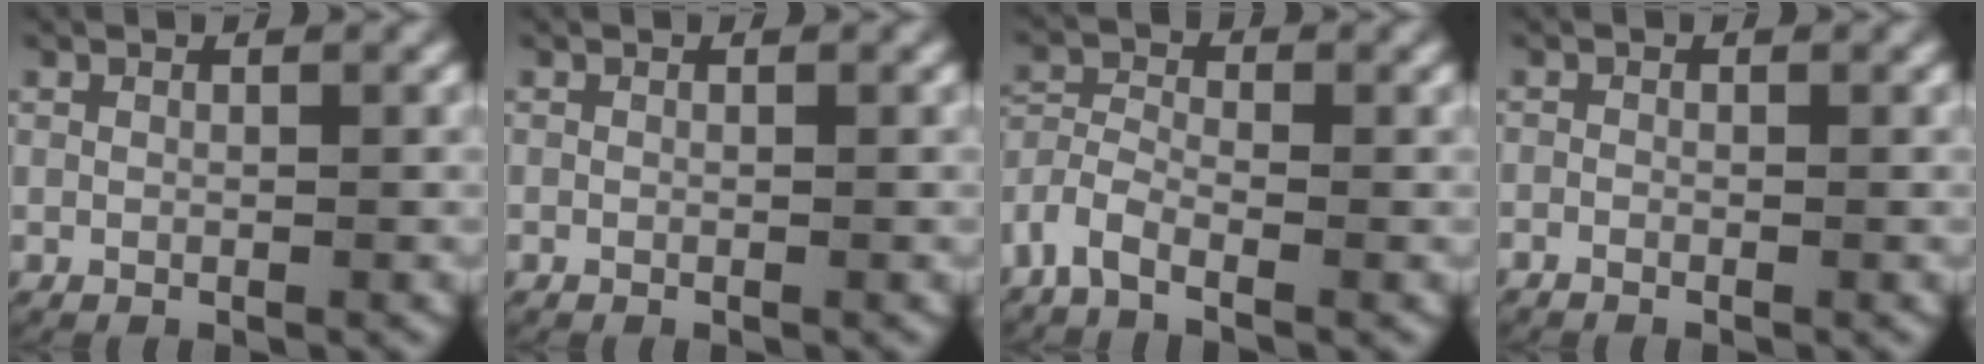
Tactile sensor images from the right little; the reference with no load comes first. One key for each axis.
{"total": 0.0}
{"total": 4.3, "fx": -1.9, "fy": 3.4, "fz": 1.8, "tx": -0.068, "ty": -0.016, "tz": -0.039}
{"total": 1.0, "fx": -0.9, "fy": 0.4, "fz": 0.3, "tx": -0.010, "ty": -0.006, "tz": -0.015}